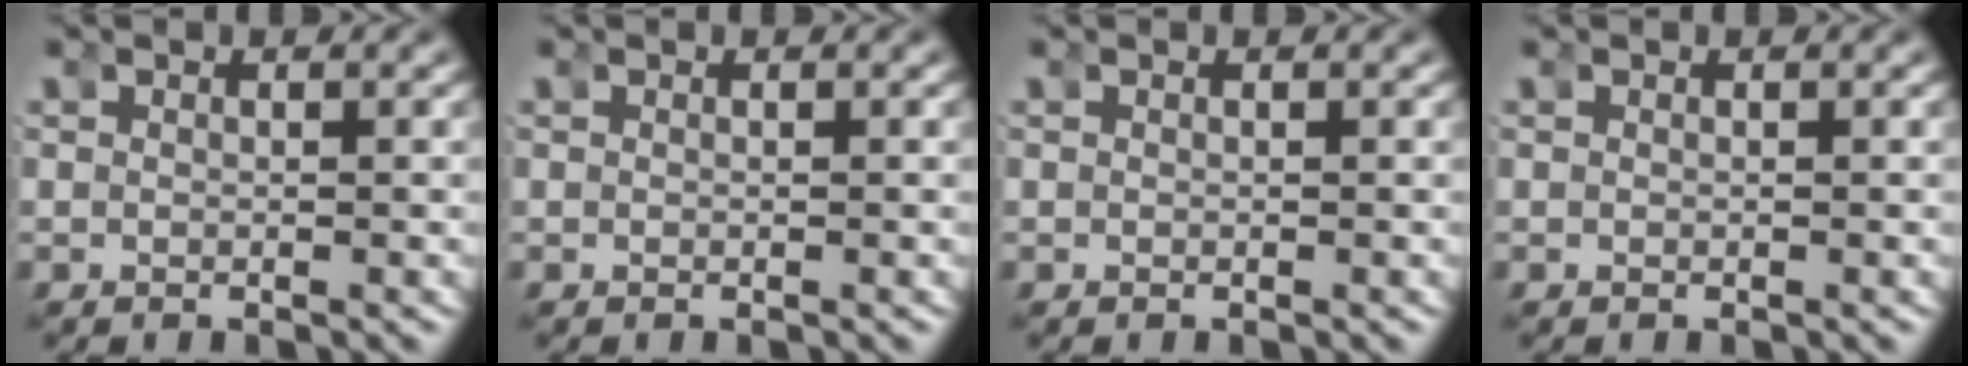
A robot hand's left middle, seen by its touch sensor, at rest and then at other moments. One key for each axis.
{"total": 0.0}
{"total": 0.0}
{"total": 0.0}